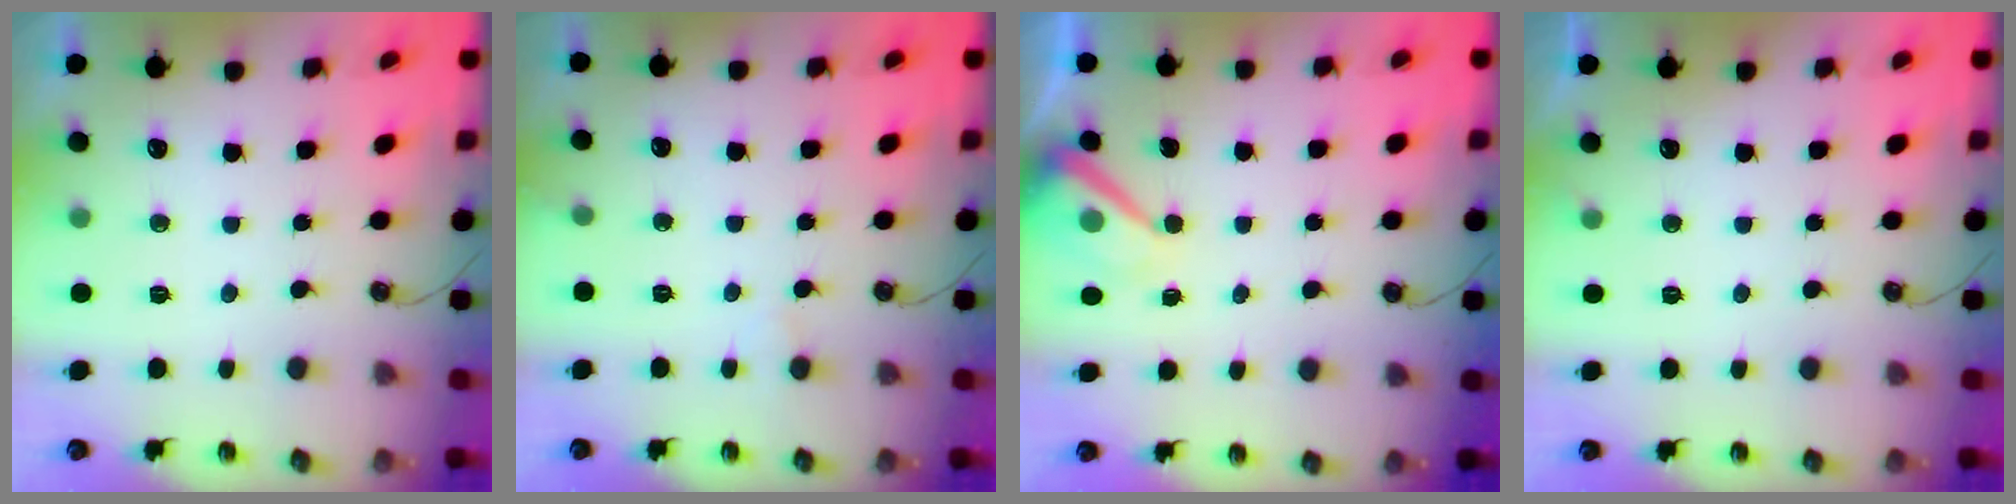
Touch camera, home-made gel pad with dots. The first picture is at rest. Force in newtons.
{"total": 4.2, "press": 4.2, "slide": 0.4}
{"total": 8.5, "press": 8.5, "slide": 0.9}
{"total": 1.8, "press": 1.8, "slide": 0.1}